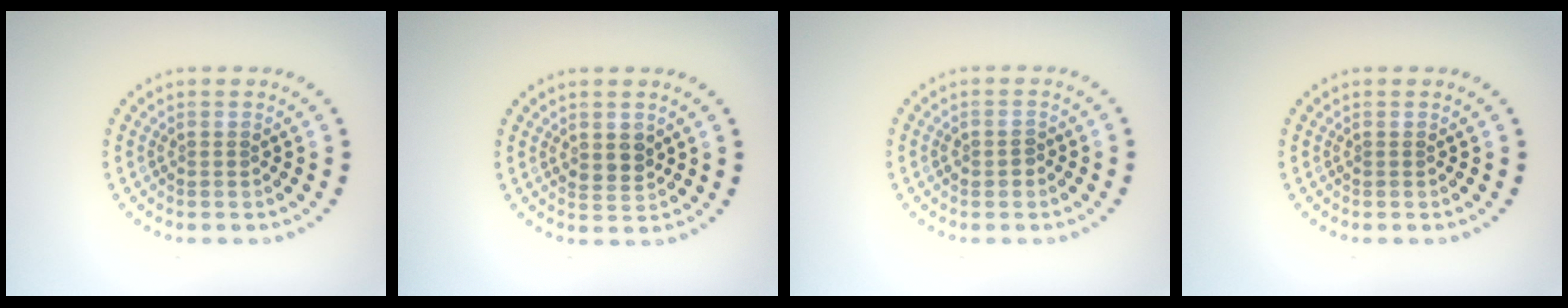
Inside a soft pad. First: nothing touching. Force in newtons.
{"total": 1.9, "press": 1.7, "slide": 0.7}
{"total": 1.2, "press": 1.2, "slide": 0.1}
{"total": 0.0}